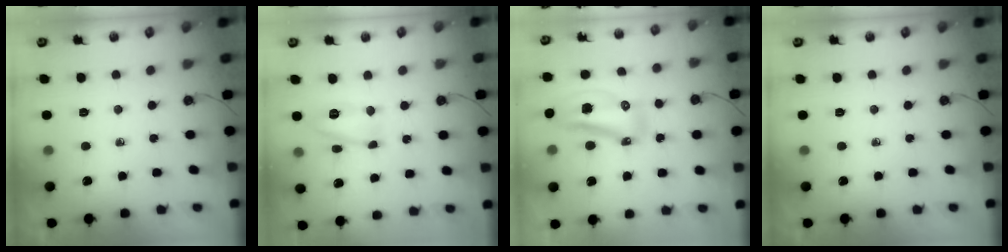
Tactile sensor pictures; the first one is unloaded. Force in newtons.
{"total": 10.5, "press": 10.5, "slide": 0.7}
{"total": 13.0, "press": 12.9, "slide": 1.5}
{"total": 0.0}